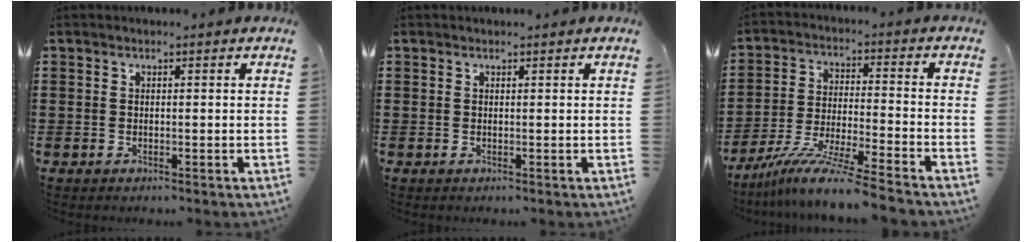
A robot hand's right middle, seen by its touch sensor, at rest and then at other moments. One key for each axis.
{"total": 0.0}
{"total": 9.8, "fx": -8.5, "fy": -0.3, "fz": 4.9, "tx": -0.099, "ty": -0.005, "tz": -0.169}